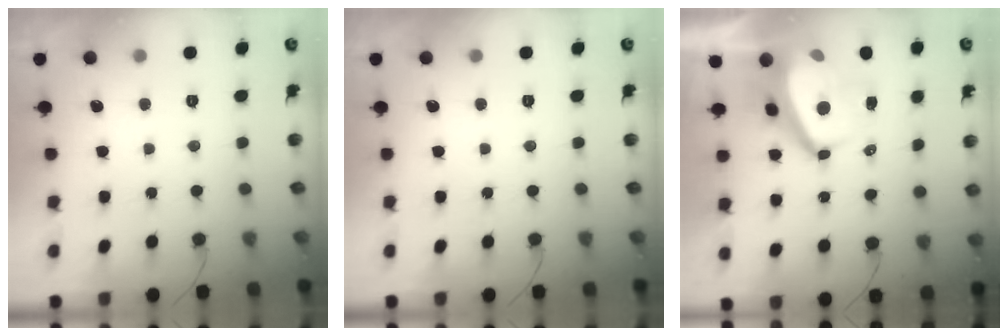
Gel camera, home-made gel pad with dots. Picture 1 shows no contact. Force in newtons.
{"total": 0.0}
{"total": 10.1, "press": 10.0, "slide": 1.4}